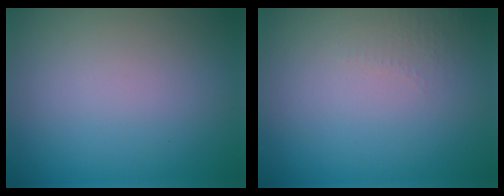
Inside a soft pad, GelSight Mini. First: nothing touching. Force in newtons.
{"total": 1.0, "press": 0.9, "slide": 0.3}